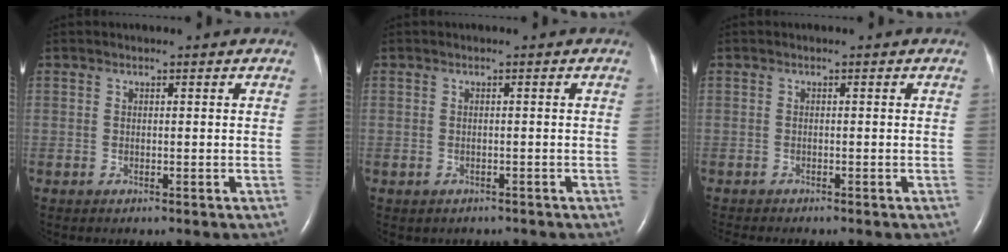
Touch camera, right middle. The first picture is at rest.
{"total": 1.6, "force": [-1.3, 0.9, 0.3], "torque": [-0.011, 0.000, -0.013]}
{"total": 3.0, "force": [-2.7, 0.2, 1.2], "torque": [-0.019, -0.005, -0.036]}